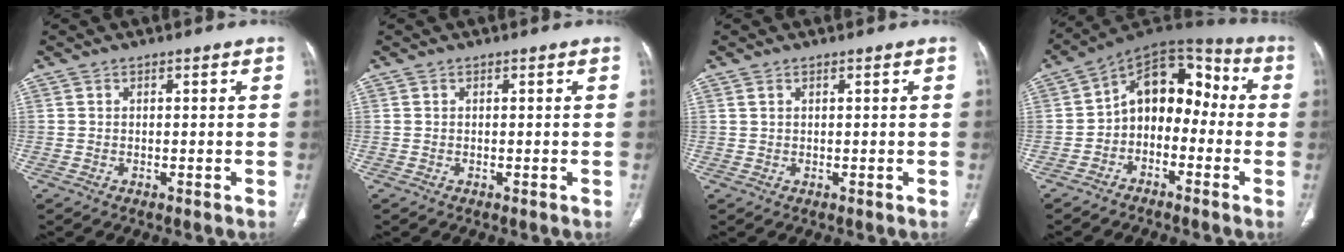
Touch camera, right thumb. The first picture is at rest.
{"total": 0.0}
{"total": 0.7, "force": [0.4, 0.3, 0.5], "torque": [-0.010, 0.007, 0.011]}
{"total": 12.7, "force": [-2.0, 8.9, 8.8], "torque": [-0.096, 0.064, -0.051]}